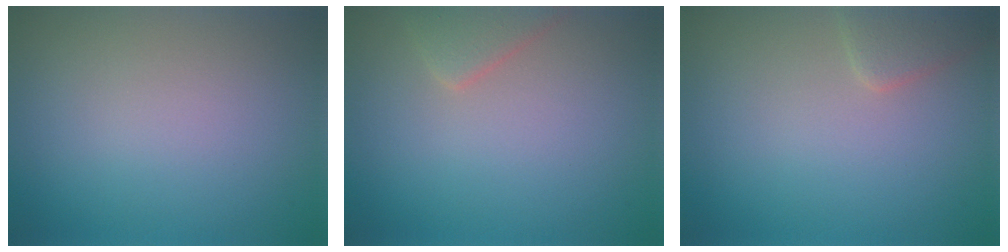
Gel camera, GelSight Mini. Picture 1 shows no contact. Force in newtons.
{"total": 2.1, "press": 2.1, "slide": 0.1}
{"total": 1.8, "press": 1.8, "slide": 0.1}